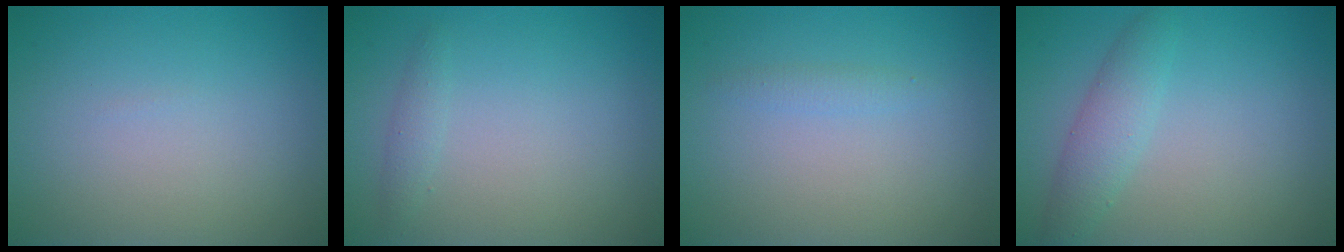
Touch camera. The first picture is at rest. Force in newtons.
{"total": 1.0, "press": 1.0, "slide": 0.0}
{"total": 0.9, "press": 0.9, "slide": 0.0}
{"total": 2.6, "press": 2.6, "slide": 0.1}